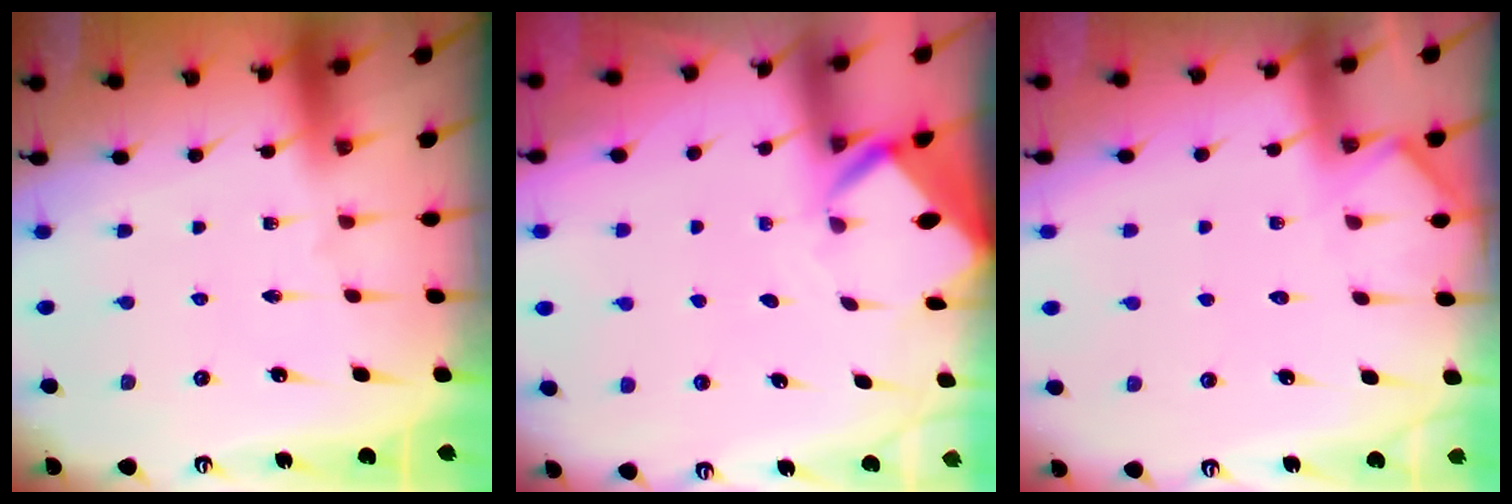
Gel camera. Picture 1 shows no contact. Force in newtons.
{"total": 3.4, "press": 3.4, "slide": 0.1}
{"total": 5.4, "press": 5.4, "slide": 0.5}